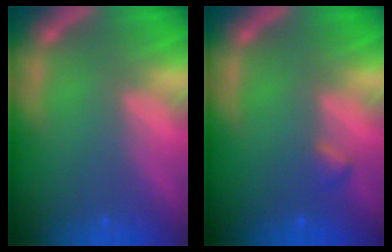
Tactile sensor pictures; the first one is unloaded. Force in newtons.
{"total": 0.9}